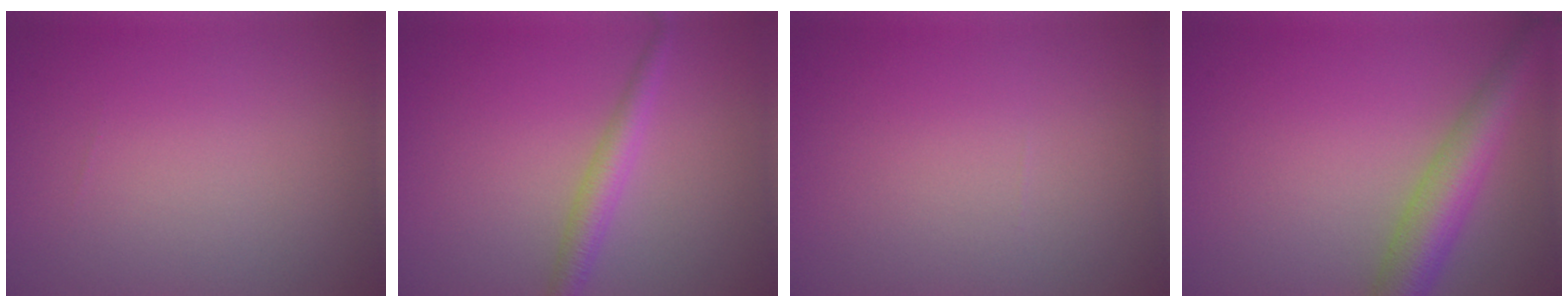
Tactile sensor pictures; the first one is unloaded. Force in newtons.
{"total": 2.5, "press": 2.5, "slide": 0.1}
{"total": 0.0}
{"total": 5.3, "press": 5.3, "slide": 0.2}